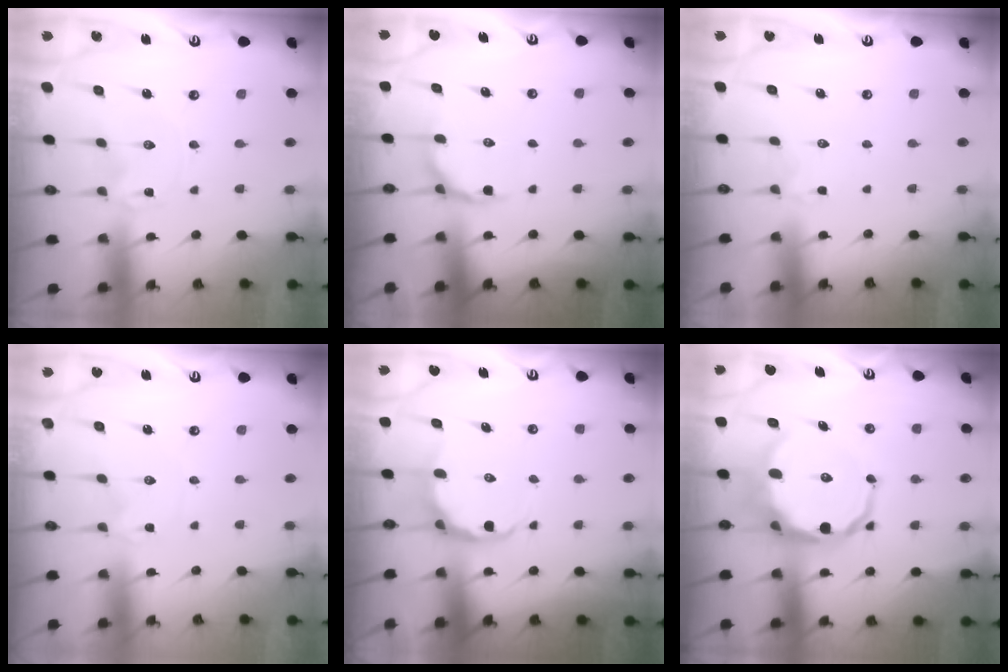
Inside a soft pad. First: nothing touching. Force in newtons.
{"total": 5.0, "press": 4.5, "slide": 2.3}
{"total": 2.7, "press": 2.5, "slide": 1.0}
{"total": 0.0}
{"total": 6.8, "press": 6.5, "slide": 2.2}
{"total": 13.0, "press": 12.7, "slide": 3.0}